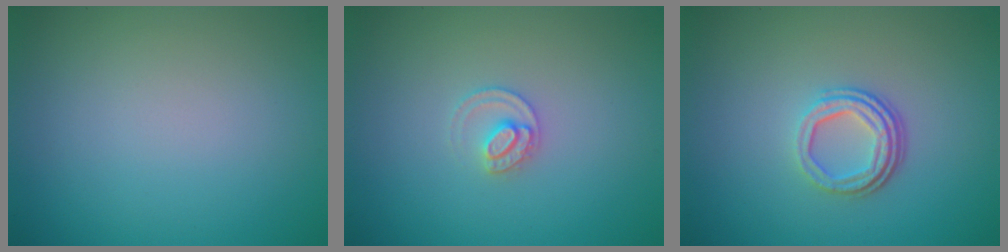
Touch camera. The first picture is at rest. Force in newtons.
{"total": 1.7, "press": 1.7, "slide": 0.1}
{"total": 3.3, "press": 2.3, "slide": 2.4}